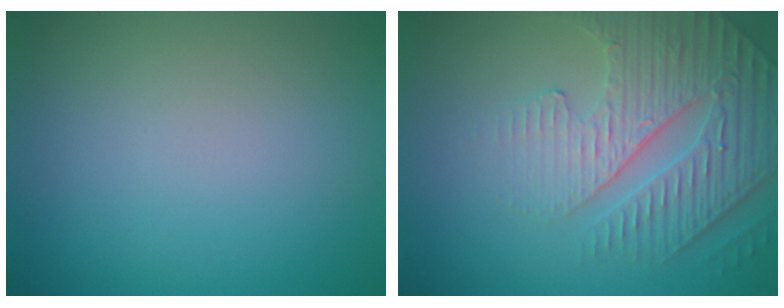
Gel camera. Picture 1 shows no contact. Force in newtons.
{"total": 4.2, "press": 4.0, "slide": 1.3}